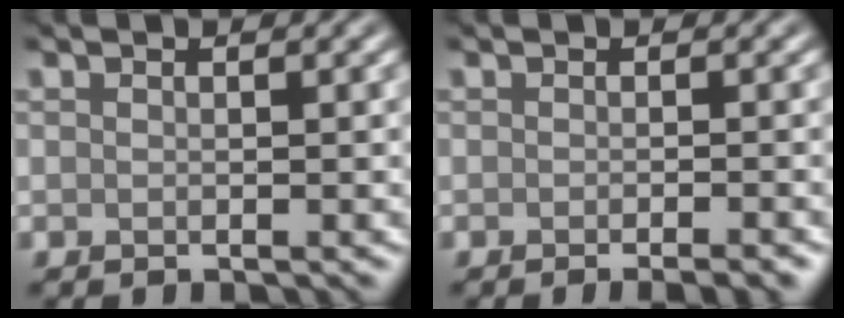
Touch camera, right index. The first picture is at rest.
{"total": 2.5, "force": [-1.4, 0.6, 1.9], "torque": [-0.010, 0.000, -0.016]}